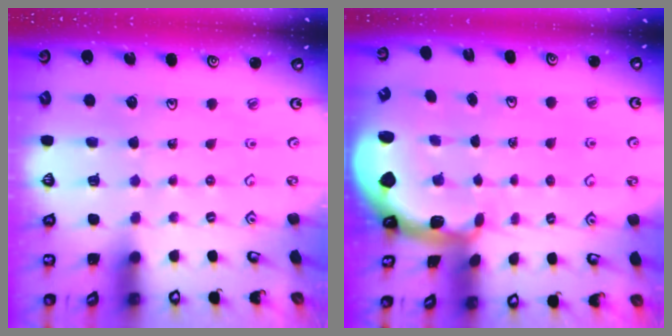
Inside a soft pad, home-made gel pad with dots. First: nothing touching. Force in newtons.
{"total": 1.7, "press": 1.7, "slide": 0.4}